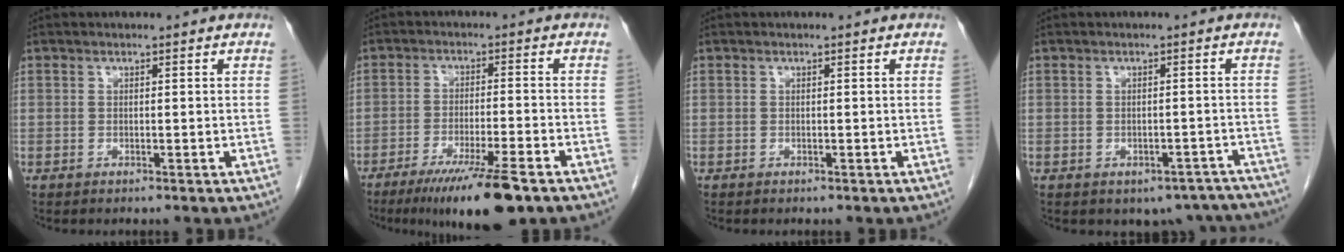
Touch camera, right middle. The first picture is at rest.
{"total": 11.4, "force": [-7.7, 0.7, 8.4], "torque": [-0.134, -0.027, -0.123]}
{"total": 0.0}
{"total": 8.2, "force": [-6.7, 4.5, 1.3], "torque": [0.008, 0.018, -0.069]}